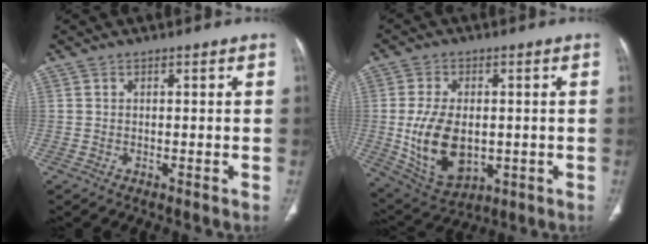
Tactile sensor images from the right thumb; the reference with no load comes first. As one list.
[{"total": 13.8, "force": [-1.1, 8.5, 10.7], "torque": [-0.186, -0.008, 0.004]}]